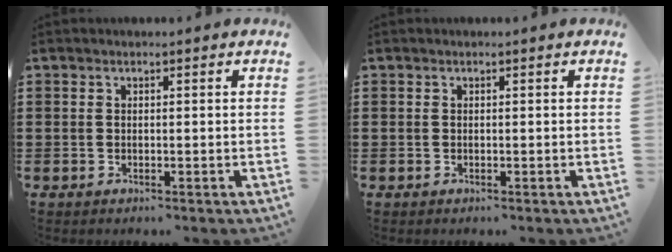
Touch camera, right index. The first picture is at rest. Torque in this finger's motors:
{"motor_torque": [-0.05, 0.49, 0.00, 0.01]}